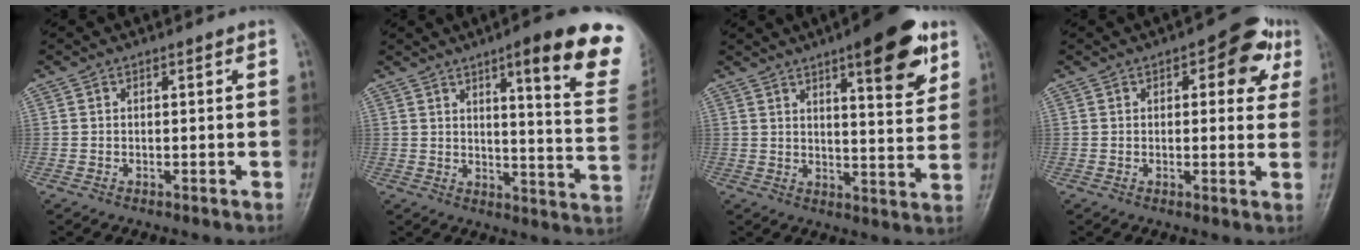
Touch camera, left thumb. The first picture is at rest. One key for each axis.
{"total": 18.0, "fx": 10.6, "fy": 2.9, "fz": 14.2, "tx": -0.152, "ty": -0.051, "tz": 0.129}
{"total": 13.7, "fx": 7.5, "fy": 3.8, "fz": 10.8, "tx": -0.121, "ty": -0.036, "tz": 0.099}
{"total": 9.1, "fx": 3.6, "fy": 4.5, "fz": 7.1, "tx": -0.046, "ty": 0.001, "tz": 0.033}